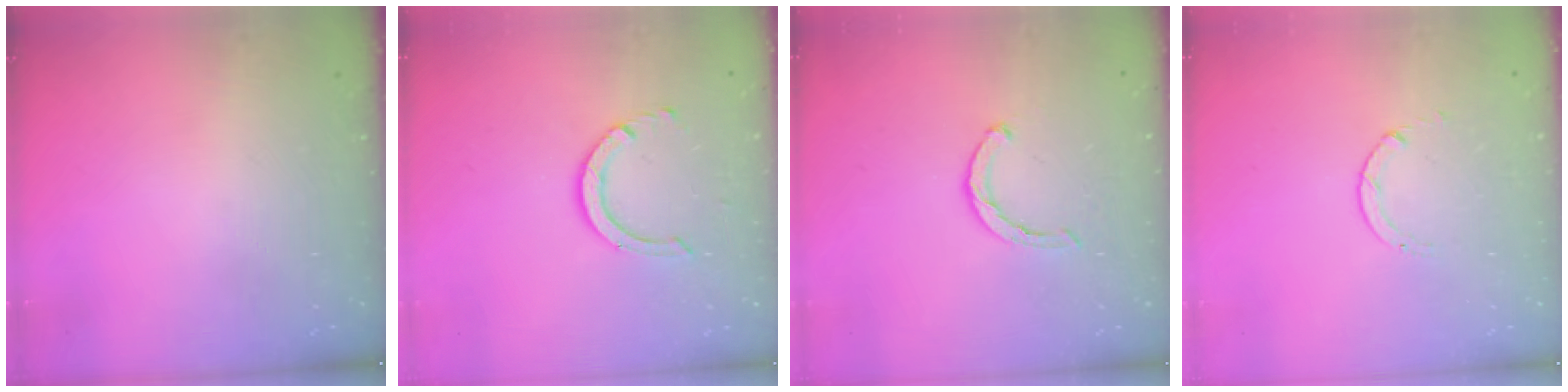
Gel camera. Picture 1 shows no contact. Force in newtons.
{"total": 7.3, "press": 7.3, "slide": 0.5}
{"total": 2.7, "press": 2.7, "slide": 0.4}
{"total": 0.7, "press": 0.7, "slide": 0.1}